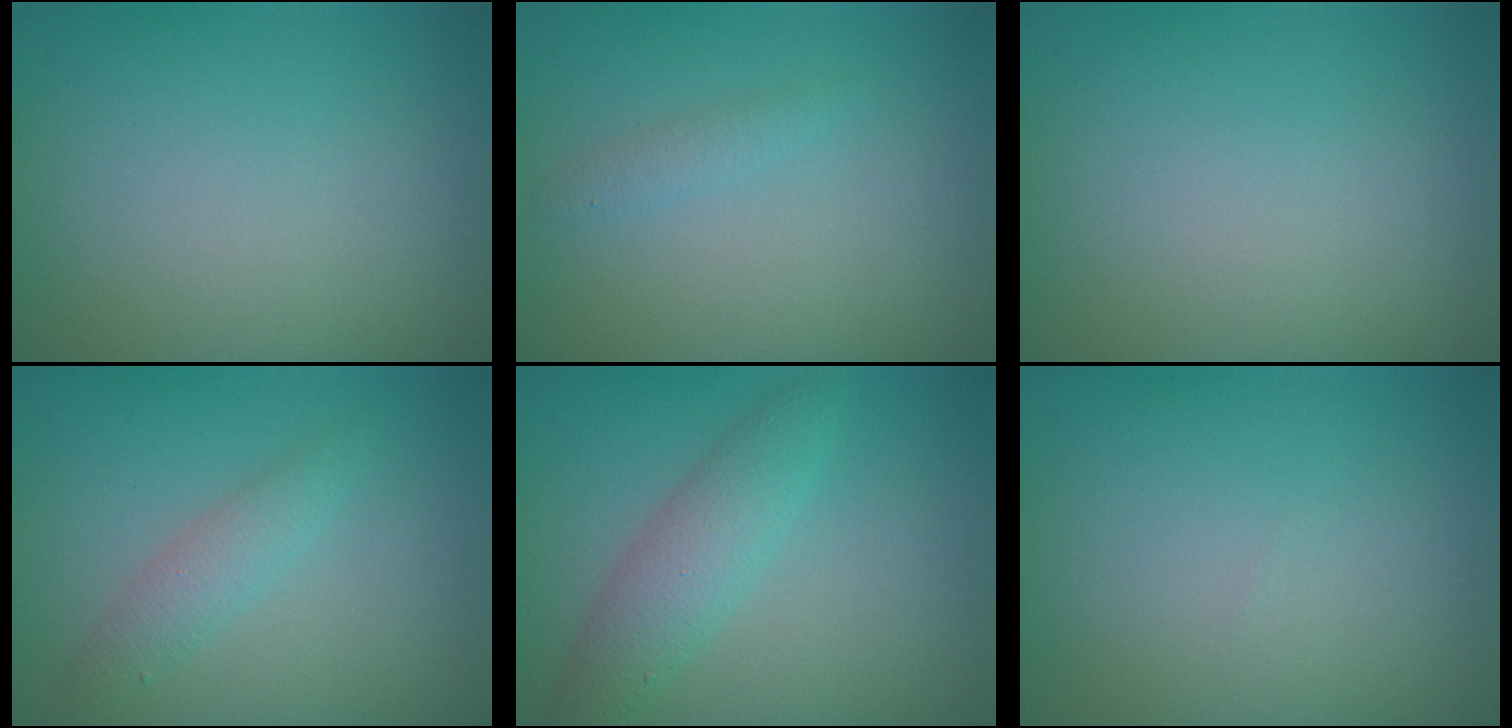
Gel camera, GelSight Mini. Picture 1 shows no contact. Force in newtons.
{"total": 0.9, "press": 0.9, "slide": 0.0}
{"total": 0.0}
{"total": 1.9, "press": 1.9, "slide": 0.0}
{"total": 3.4, "press": 3.4, "slide": 0.1}
{"total": 0.0}